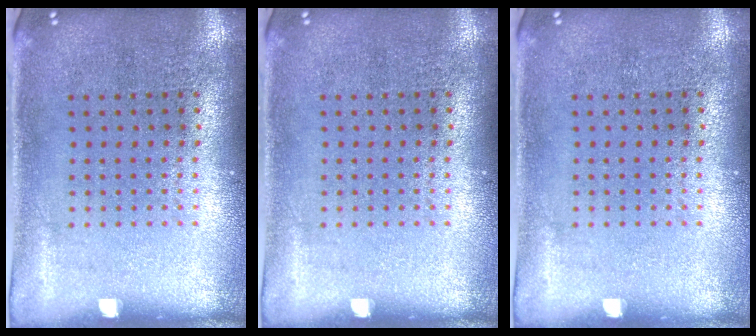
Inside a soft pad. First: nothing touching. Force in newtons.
{"total": 0.0}
{"total": 0.0}